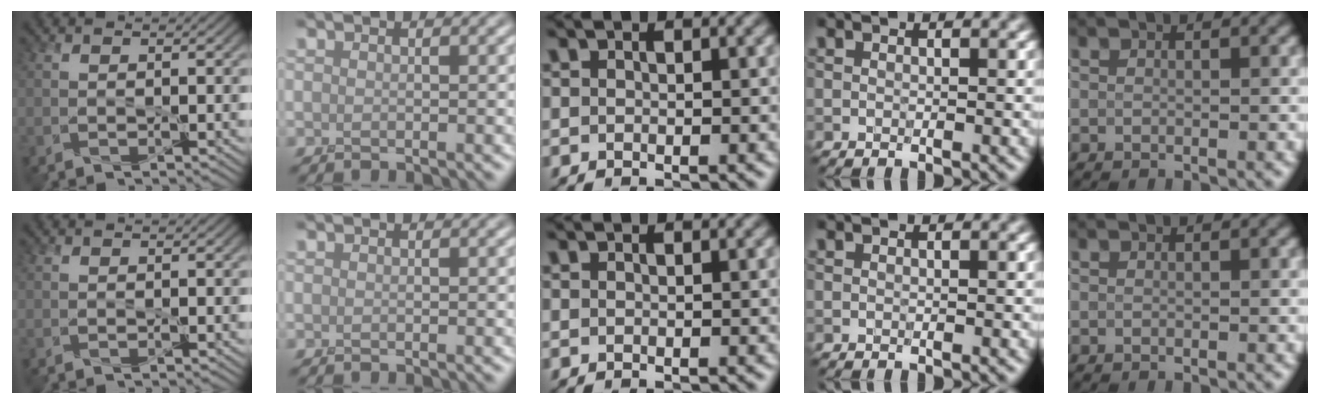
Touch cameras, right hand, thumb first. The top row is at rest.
{}